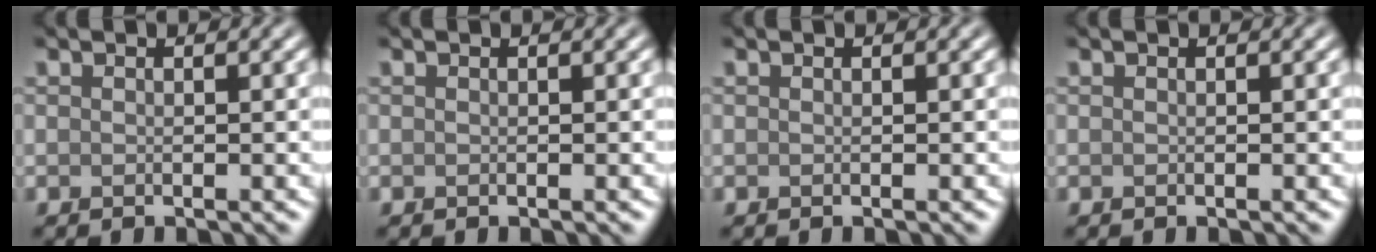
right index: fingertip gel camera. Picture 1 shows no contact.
{"total": 0.0}
{"total": 0.0}
{"total": 0.0}